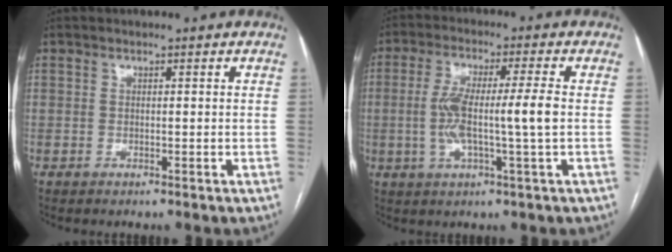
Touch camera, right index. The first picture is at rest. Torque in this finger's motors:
{"motor_torque": [1.65, 0.05, 0.71, 0.21]}